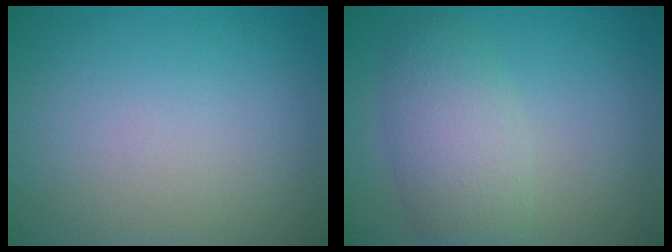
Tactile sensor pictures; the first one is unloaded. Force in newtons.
{"total": 4.5, "press": 4.5, "slide": 0.2}